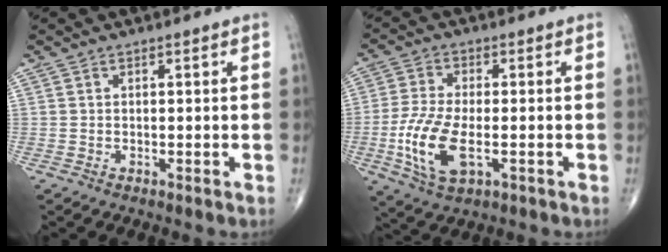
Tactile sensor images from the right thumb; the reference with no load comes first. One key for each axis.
{"total": 11.2, "fx": -2.7, "fy": 5.1, "fz": 9.6, "tx": -0.209, "ty": -0.003, "tz": -0.049}